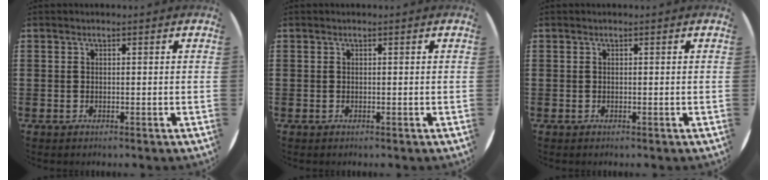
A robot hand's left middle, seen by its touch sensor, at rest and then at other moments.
{"total": 0.0}
{"total": 0.0}